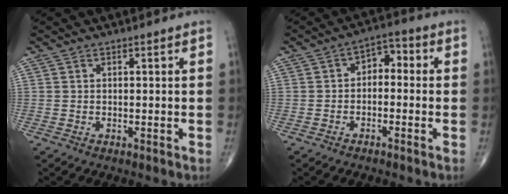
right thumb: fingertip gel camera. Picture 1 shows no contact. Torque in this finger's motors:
{"motor_torque": [-0.34, -0.40, -0.10, 0.16, -0.05]}